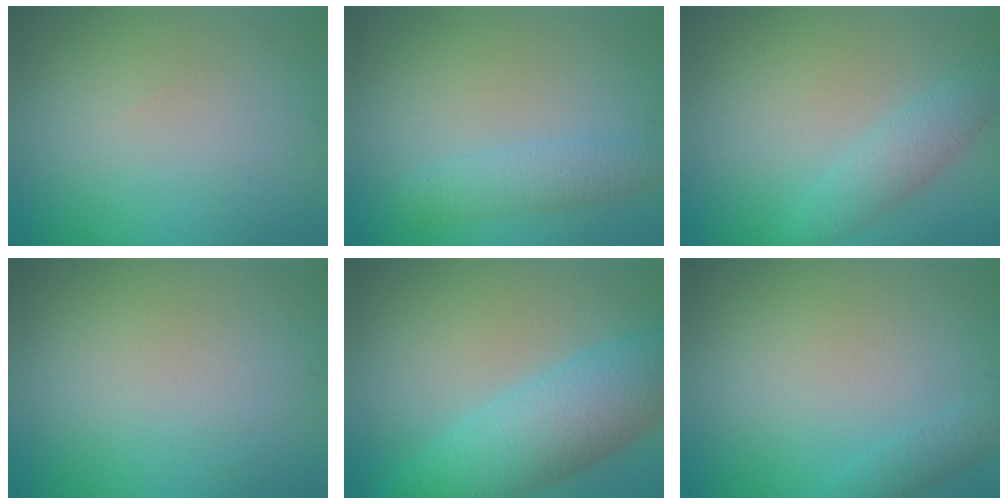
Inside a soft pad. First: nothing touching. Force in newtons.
{"total": 2.4, "press": 2.4, "slide": 0.1}
{"total": 2.5, "press": 2.5, "slide": 0.2}
{"total": 0.0}
{"total": 7.6, "press": 7.6, "slide": 0.3}
{"total": 1.3, "press": 1.3, "slide": 0.1}